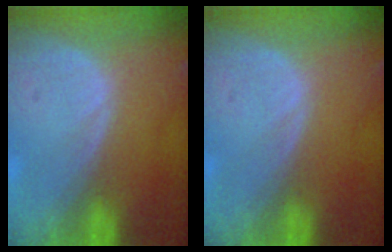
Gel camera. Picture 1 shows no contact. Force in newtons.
{"total": 0.0}